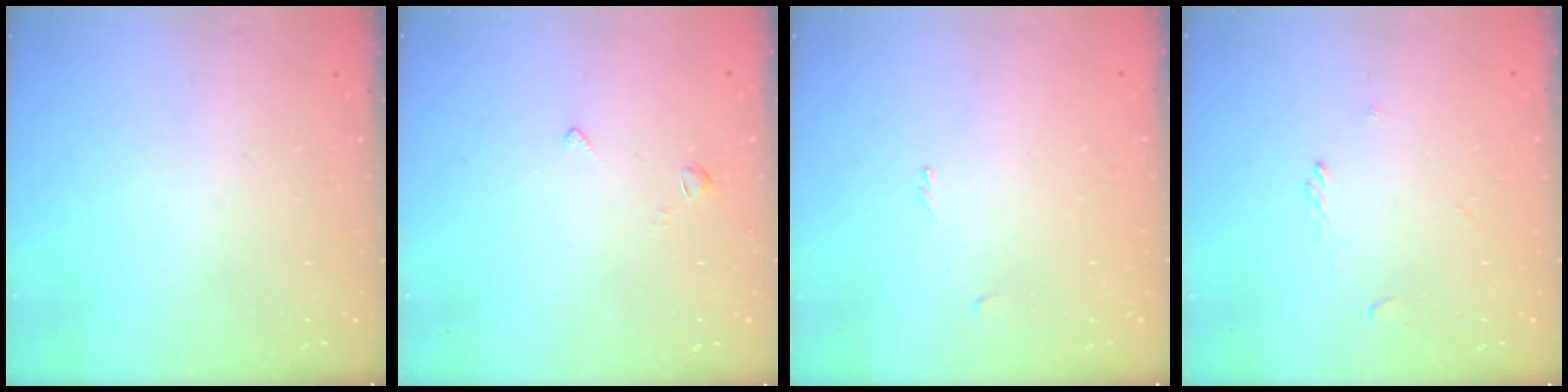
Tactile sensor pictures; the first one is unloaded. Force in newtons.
{"total": 2.2, "press": 2.2, "slide": 0.5}
{"total": 0.8, "press": 0.7, "slide": 0.4}
{"total": 0.7, "press": 0.5, "slide": 0.4}